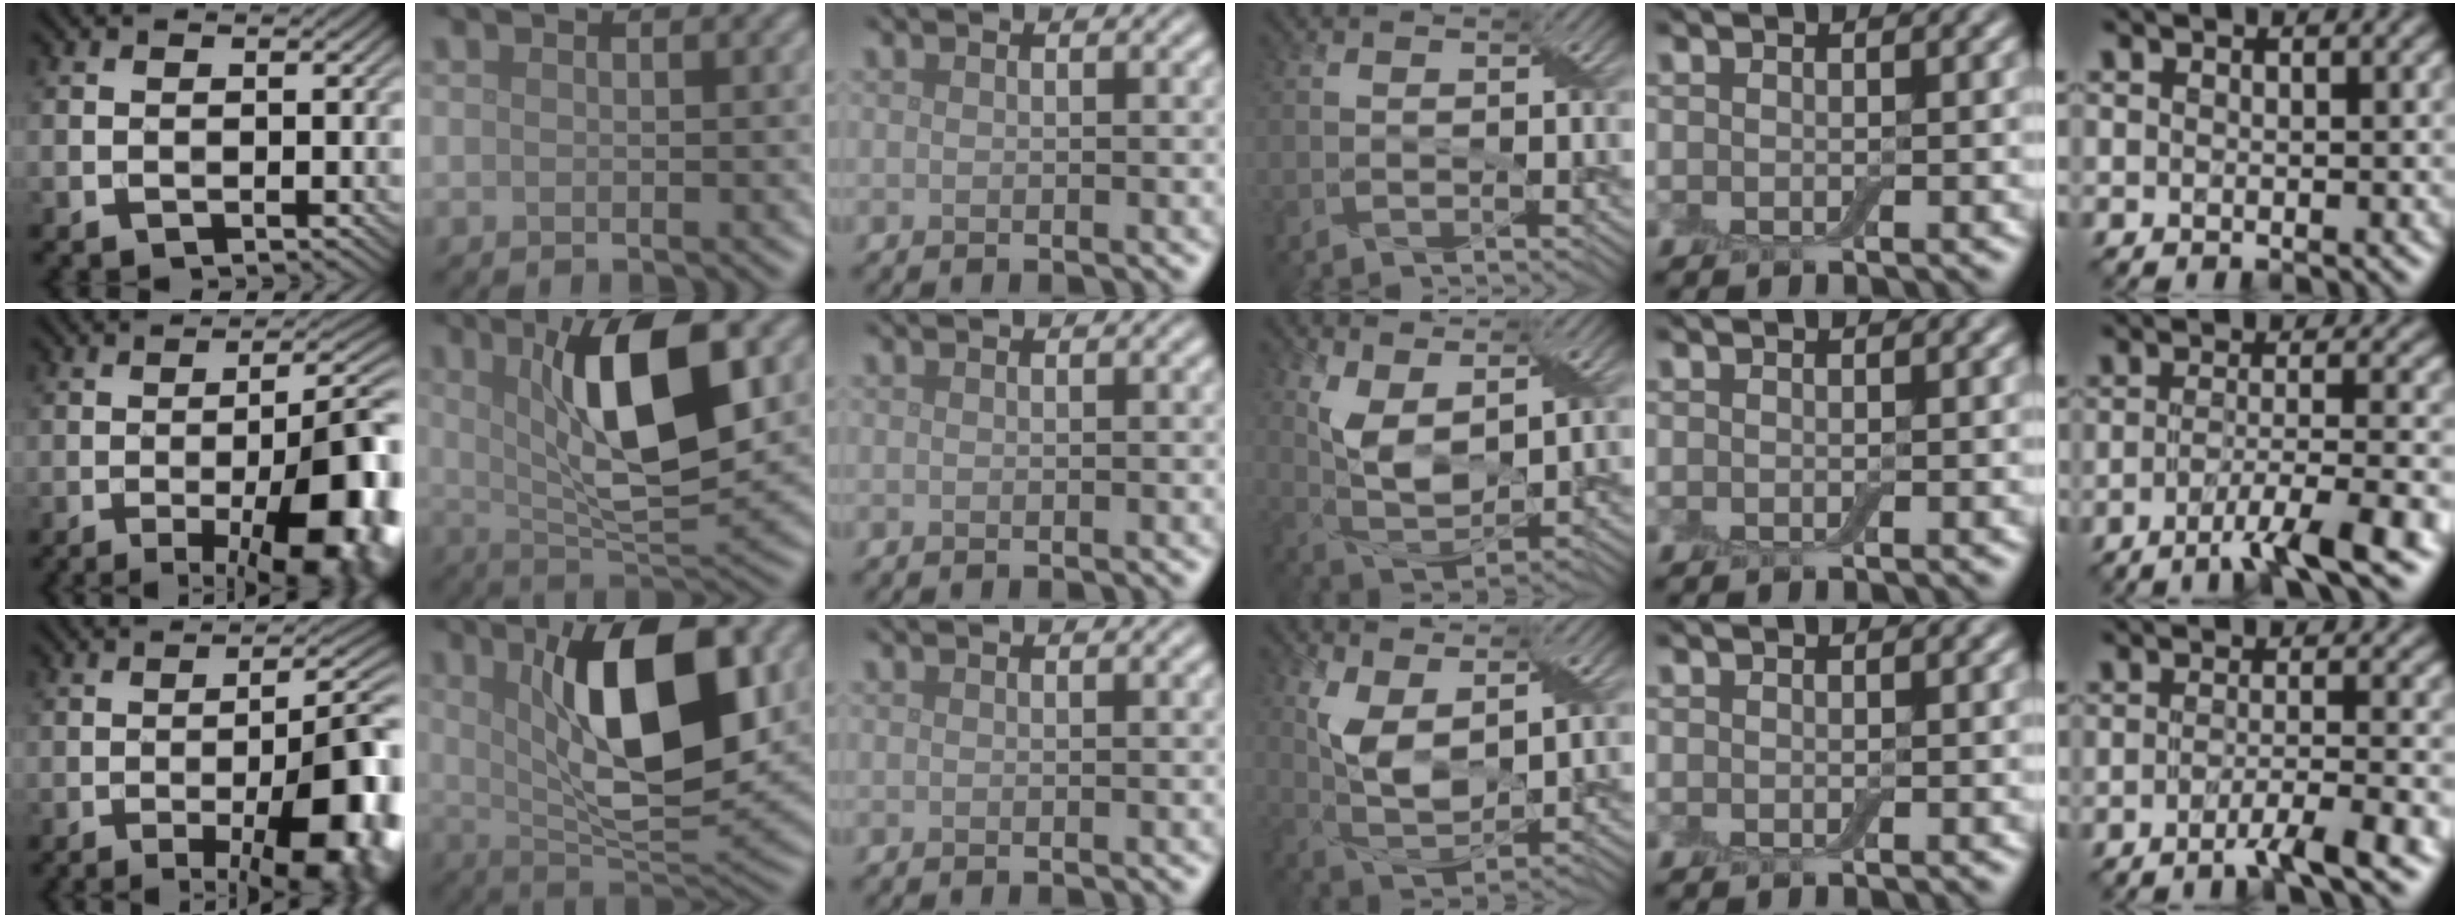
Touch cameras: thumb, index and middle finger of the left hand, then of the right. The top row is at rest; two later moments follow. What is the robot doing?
{"motion": "wrap", "object": "adhesive wrap"}